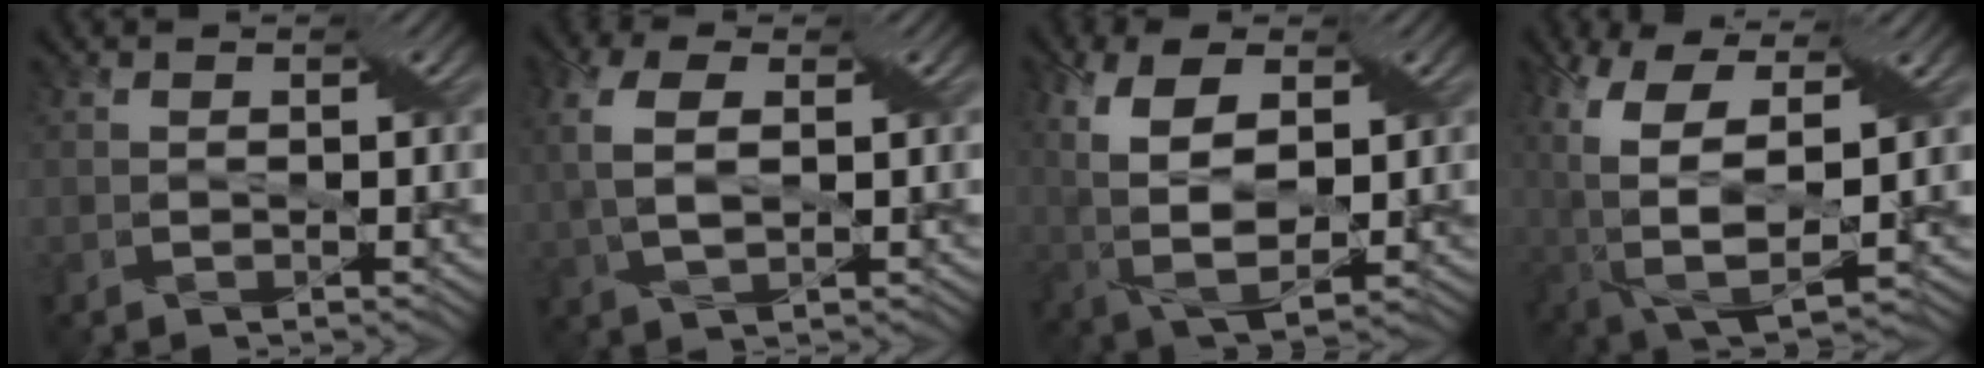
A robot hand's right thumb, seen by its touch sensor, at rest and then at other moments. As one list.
[{"total": 5.9, "force": [1.1, 2.8, 5.1], "torque": [-0.130, 0.011, 0.019]}, {"total": 11.7, "force": [2.1, 6.4, 9.6], "torque": [-0.226, -0.003, 0.040]}, {"total": 15.0, "force": [2.3, 7.7, 12.6], "torque": [-0.276, -0.020, 0.058]}]